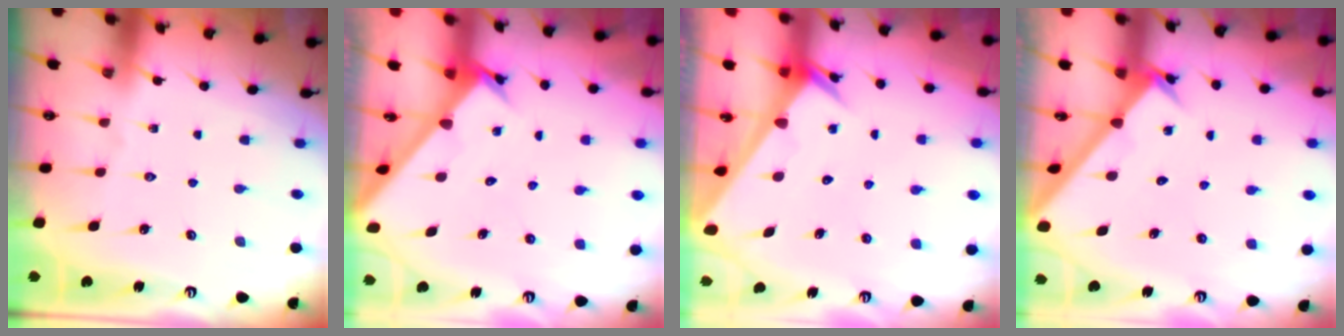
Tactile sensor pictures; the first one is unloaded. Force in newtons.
{"total": 2.2, "press": 2.2, "slide": 0.1}
{"total": 2.5, "press": 2.5, "slide": 0.1}
{"total": 2.1, "press": 2.1, "slide": 0.2}